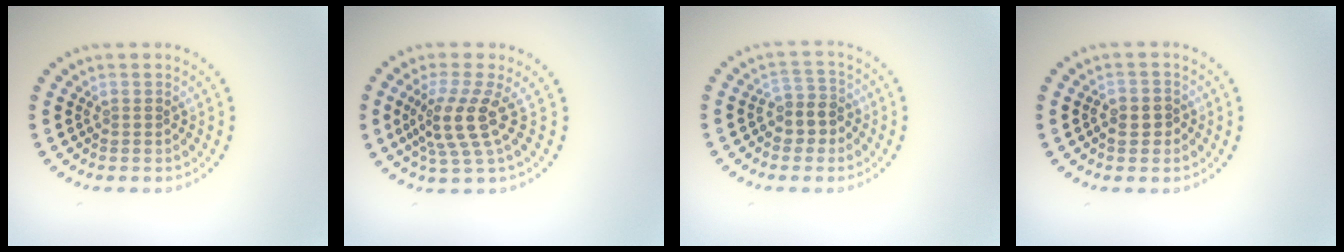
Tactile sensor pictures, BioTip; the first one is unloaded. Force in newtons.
{"total": 4.0, "press": 3.0, "slide": 2.7}
{"total": 2.6, "press": 2.2, "slide": 1.3}
{"total": 1.6, "press": 1.5, "slide": 0.5}